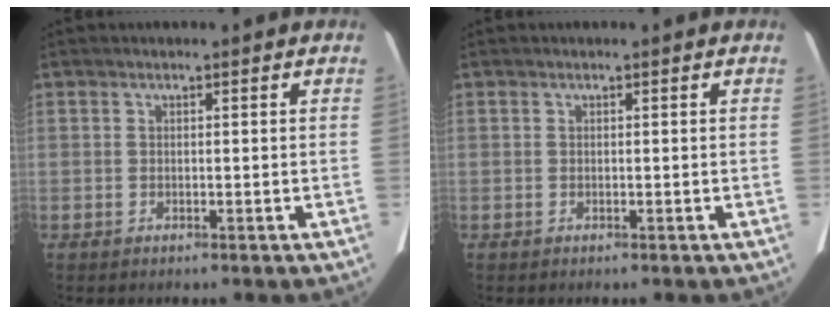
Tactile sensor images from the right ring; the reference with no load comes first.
{"total": 0.0}